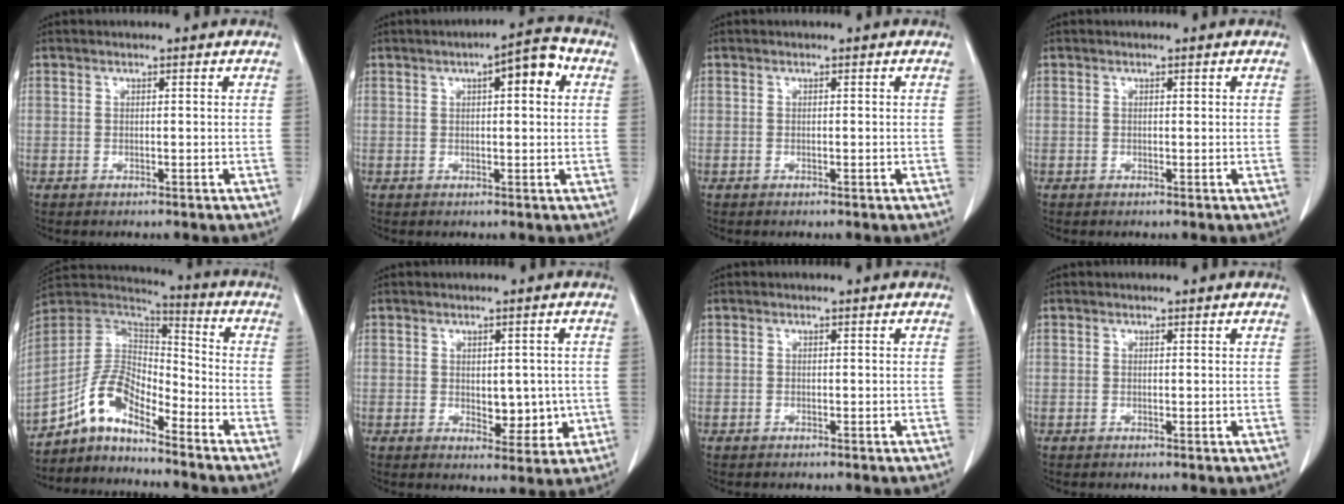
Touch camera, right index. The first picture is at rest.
{"total": 6.5, "force": [2.2, 1.4, 5.9], "torque": [-0.084, 0.019, 0.024]}
{"total": 0.0}
{"total": 0.0}
{"total": 9.9, "force": [-7.6, 3.1, 5.5], "torque": [-0.114, 0.036, -0.145]}
{"total": 5.3, "force": [-0.3, 2.9, 4.4], "torque": [-0.050, -0.003, 0.009]}
{"total": 0.0}
{"total": 0.0}